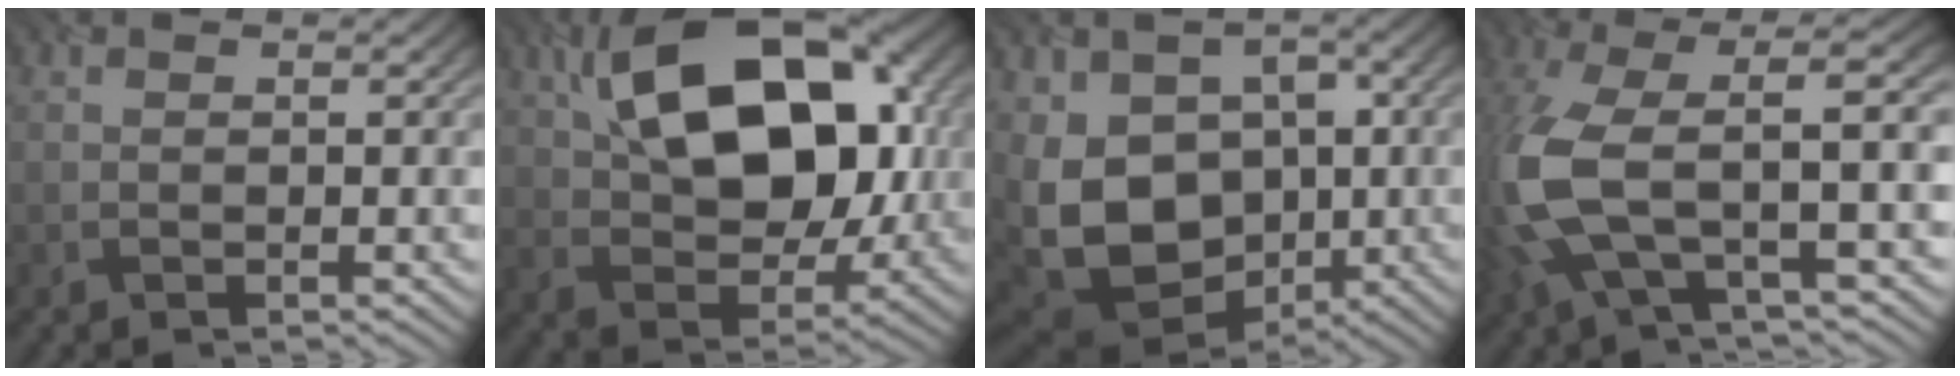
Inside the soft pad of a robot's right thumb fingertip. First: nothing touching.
{"total": 16.6, "force": [4.4, 10.1, 12.4], "torque": [-0.212, 0.023, 0.073]}
{"total": 14.3, "force": [-0.8, 10.7, 9.5], "torque": [-0.185, -0.013, 0.000]}
{"total": 11.9, "force": [-0.6, 4.5, 11.0], "torque": [-0.247, -0.006, -0.018]}